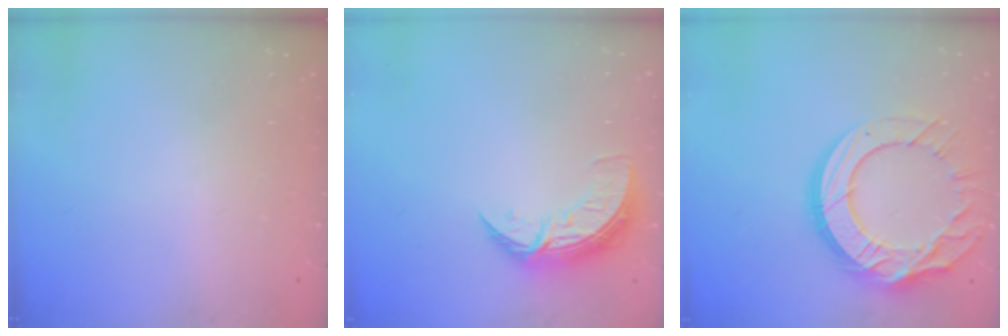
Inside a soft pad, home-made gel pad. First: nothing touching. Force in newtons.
{"total": 9.0, "press": 9.0, "slide": 0.5}
{"total": 20.4, "press": 20.3, "slide": 2.0}